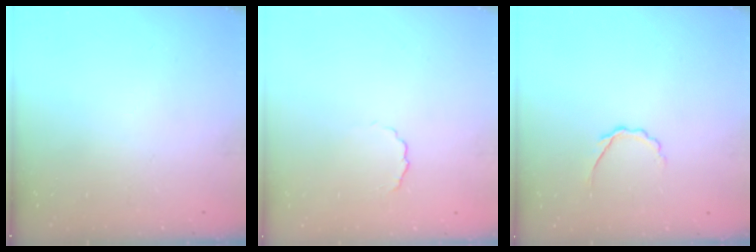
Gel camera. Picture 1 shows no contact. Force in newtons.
{"total": 2.4, "press": 2.4, "slide": 0.5}
{"total": 2.8, "press": 2.7, "slide": 0.9}